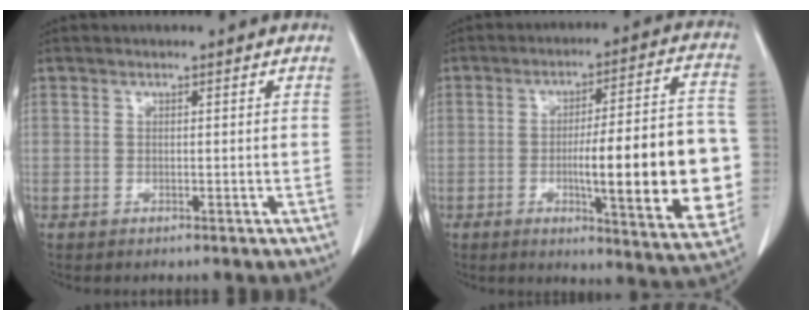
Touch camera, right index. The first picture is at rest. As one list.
[{"total": 20.1, "force": [-3.1, 2.9, 19.6], "torque": [-0.222, 0.018, -0.034]}]